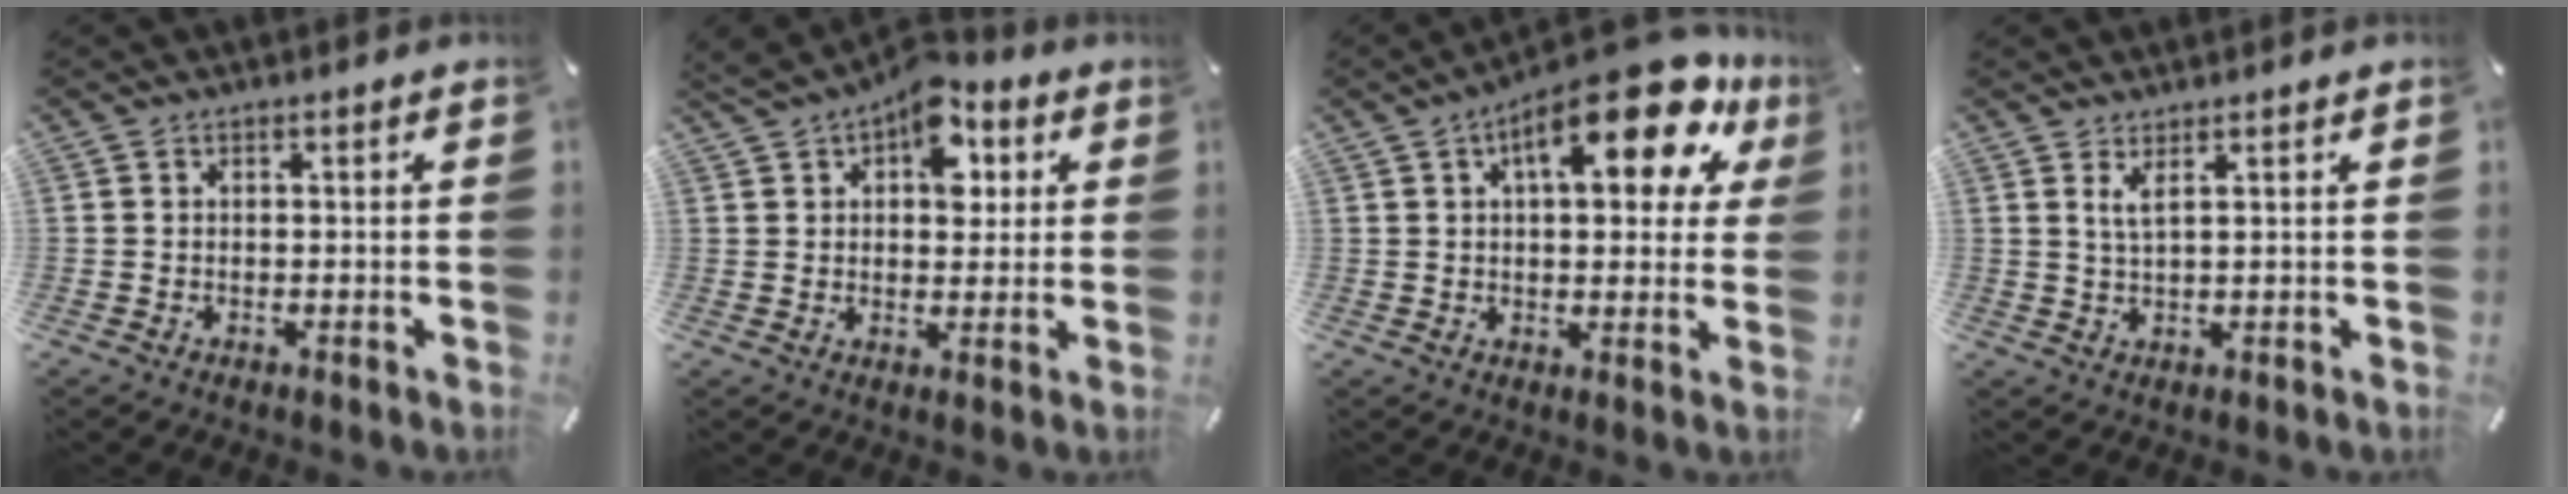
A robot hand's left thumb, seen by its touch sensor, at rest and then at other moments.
{"total": 10.8, "force": [5.0, 6.5, 7.0], "torque": [-0.090, -0.019, 0.085]}
{"total": 19.2, "force": [9.3, 7.0, 15.2], "torque": [-0.219, -0.038, 0.143]}
{"total": 3.0, "force": [1.8, 0.3, 2.3], "torque": [-0.050, 0.000, 0.031]}